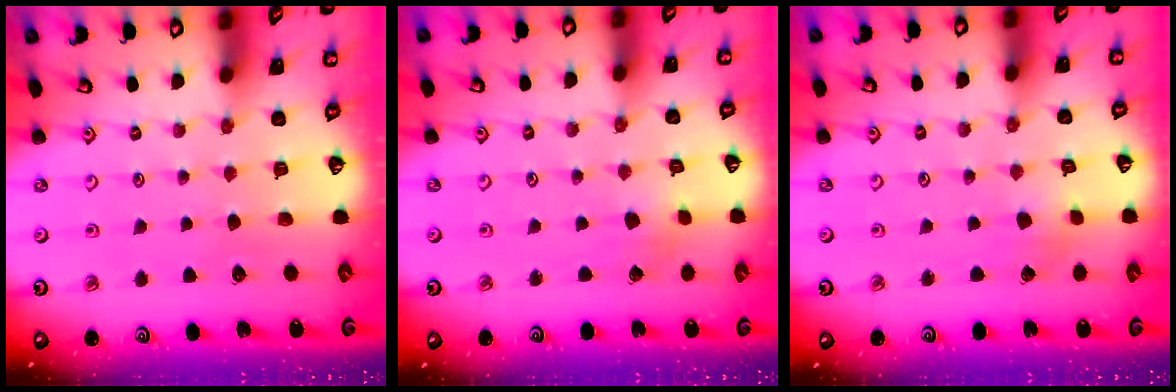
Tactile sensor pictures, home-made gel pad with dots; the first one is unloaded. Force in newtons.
{"total": 2.1, "press": 2.1, "slide": 0.2}
{"total": 2.1, "press": 2.1, "slide": 0.2}